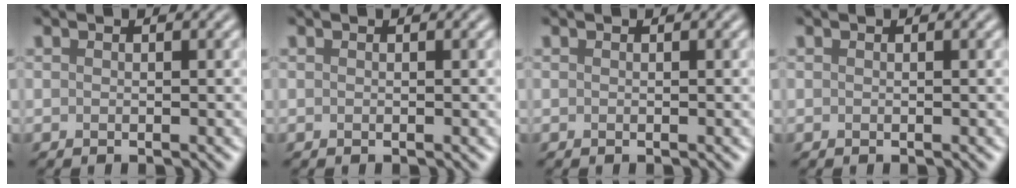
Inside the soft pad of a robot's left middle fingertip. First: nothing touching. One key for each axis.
{"total": 0.0}
{"total": 0.0}
{"total": 0.0}